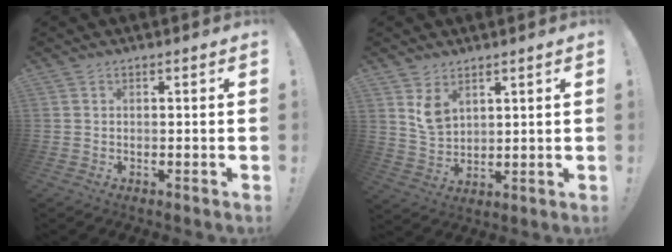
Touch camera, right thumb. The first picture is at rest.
{"total": 6.4, "force": [4.0, 4.2, 2.8], "torque": [-0.038, -0.025, 0.076]}